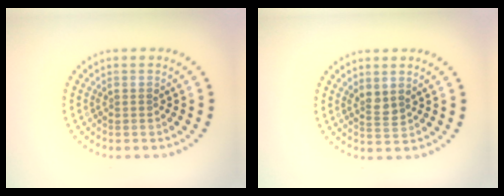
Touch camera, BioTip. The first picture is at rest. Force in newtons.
{"total": 1.5, "press": 1.4, "slide": 0.7}